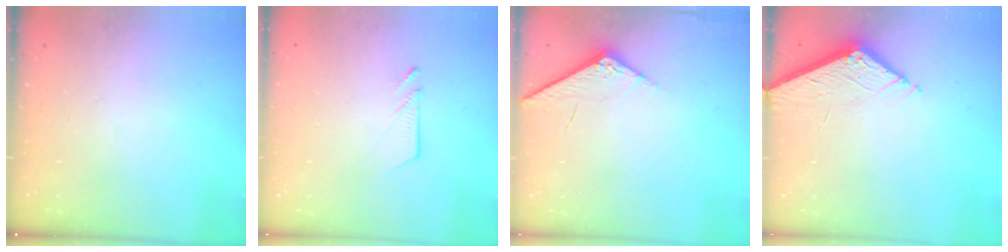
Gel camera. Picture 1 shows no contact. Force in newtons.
{"total": 2.5, "press": 2.5, "slide": 0.4}
{"total": 4.2, "press": 4.2, "slide": 0.4}
{"total": 5.4, "press": 5.4, "slide": 0.5}